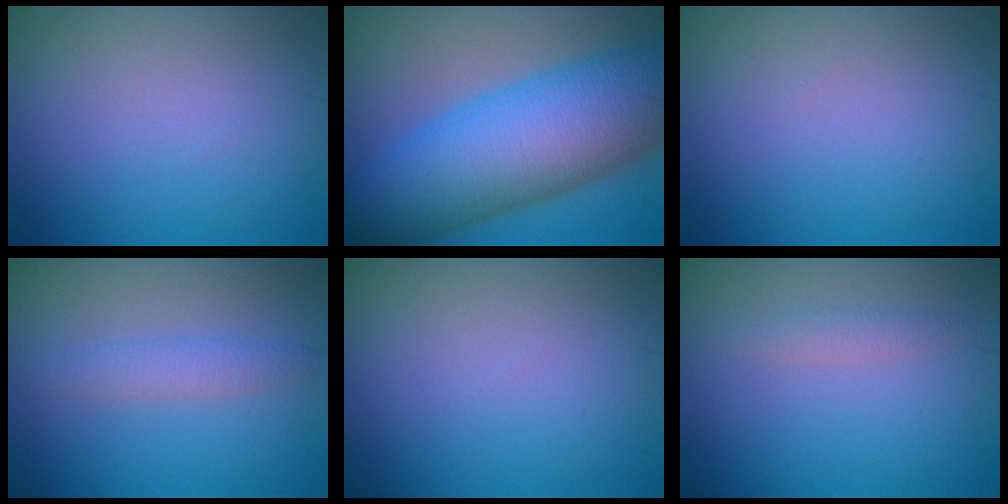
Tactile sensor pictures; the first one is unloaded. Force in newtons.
{"total": 13.4, "press": 13.4, "slide": 0.1}
{"total": 0.0}
{"total": 1.9, "press": 1.9, "slide": 0.1}
{"total": 0.0}
{"total": 1.1, "press": 1.1, "slide": 0.1}